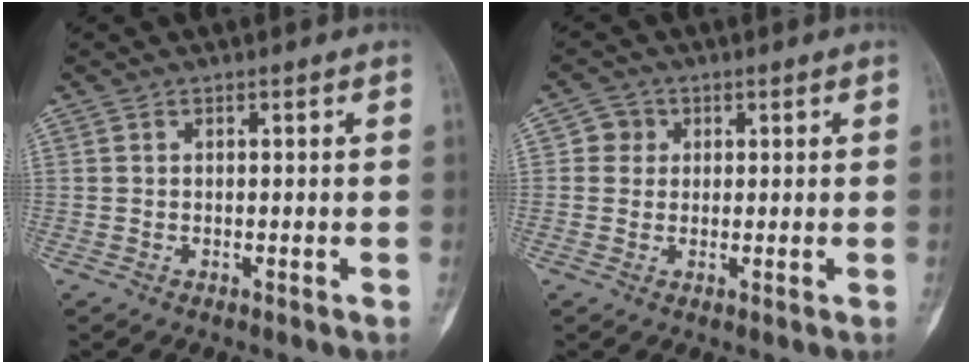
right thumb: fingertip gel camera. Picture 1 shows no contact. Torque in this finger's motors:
{"motor_torque": [0.17, 0.01, 0.17, 0.00, 0.03]}